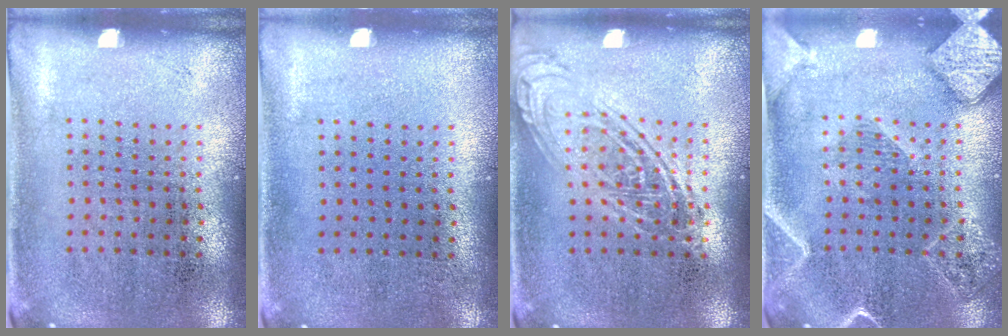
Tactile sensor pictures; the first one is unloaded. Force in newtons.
{"total": 0.0}
{"total": 2.6, "press": 2.6, "slide": 0.3}
{"total": 2.4, "press": 2.2, "slide": 0.9}